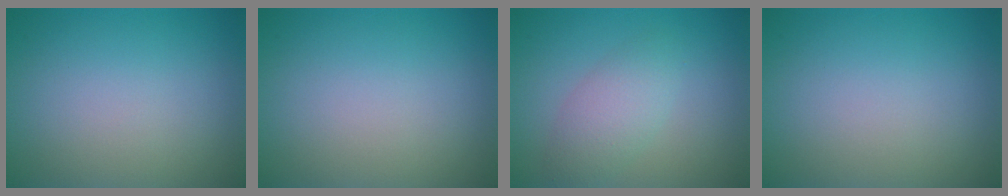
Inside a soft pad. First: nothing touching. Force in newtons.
{"total": 0.0}
{"total": 3.0, "press": 3.0, "slide": 0.0}
{"total": 0.0}